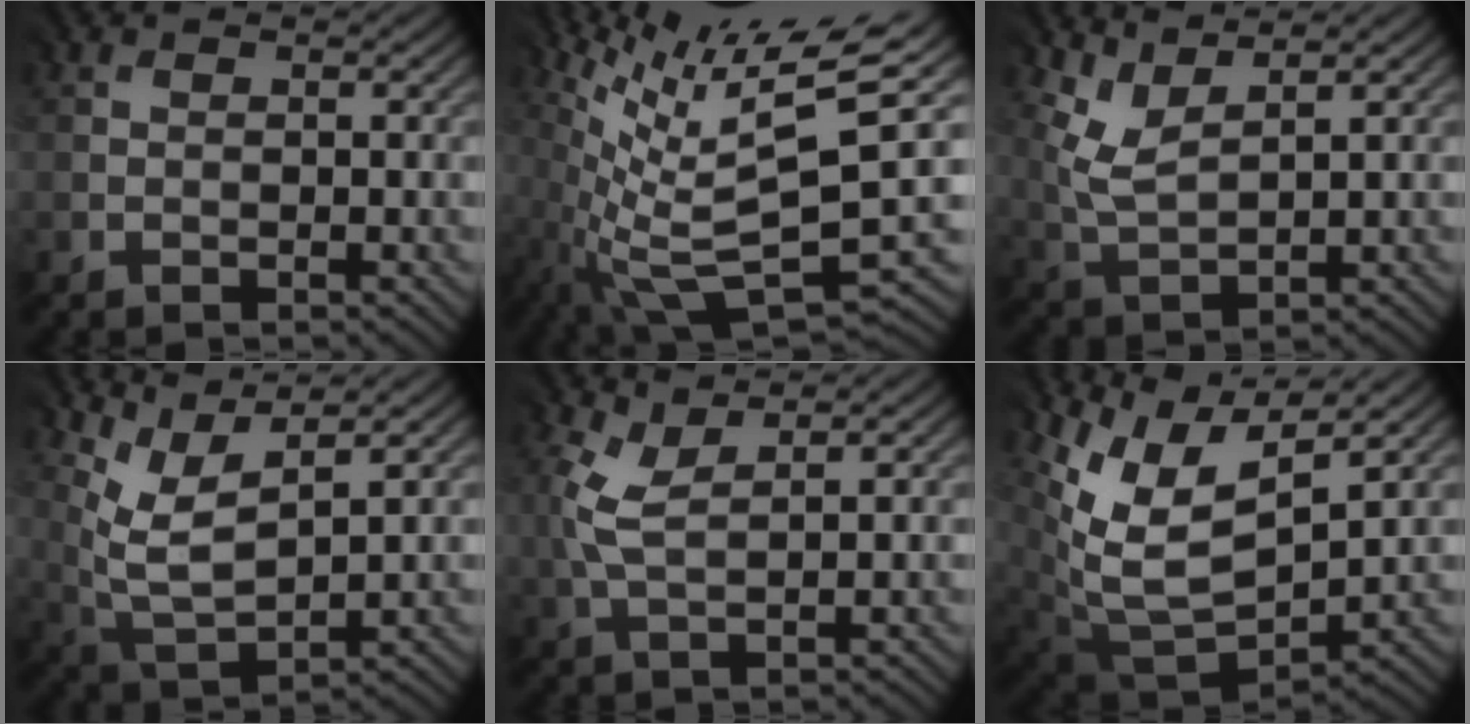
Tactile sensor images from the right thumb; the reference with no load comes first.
{"total": 10.3, "force": [1.1, 2.3, 10.0], "torque": [-0.193, 0.003, 0.046]}
{"total": 3.9, "force": [3.2, 0.9, 1.9], "torque": [-0.058, -0.001, 0.075]}
{"total": 5.6, "force": [3.9, 1.4, 3.8], "torque": [-0.095, -0.004, 0.090]}
{"total": 3.1, "force": [1.5, 0.9, 2.5], "torque": [-0.074, 0.005, 0.034]}
{"total": 10.0, "force": [5.9, 4.6, 6.6], "torque": [-0.161, -0.002, 0.125]}